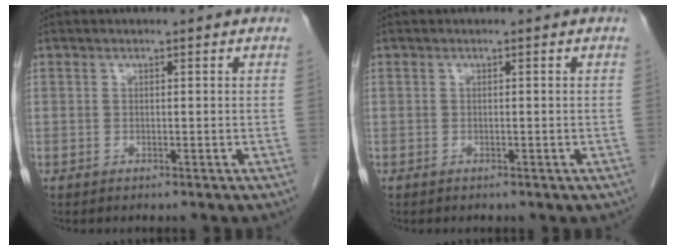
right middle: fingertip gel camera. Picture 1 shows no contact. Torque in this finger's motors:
{"motor_torque": [-0.01, -0.04, -0.05, -0.02]}